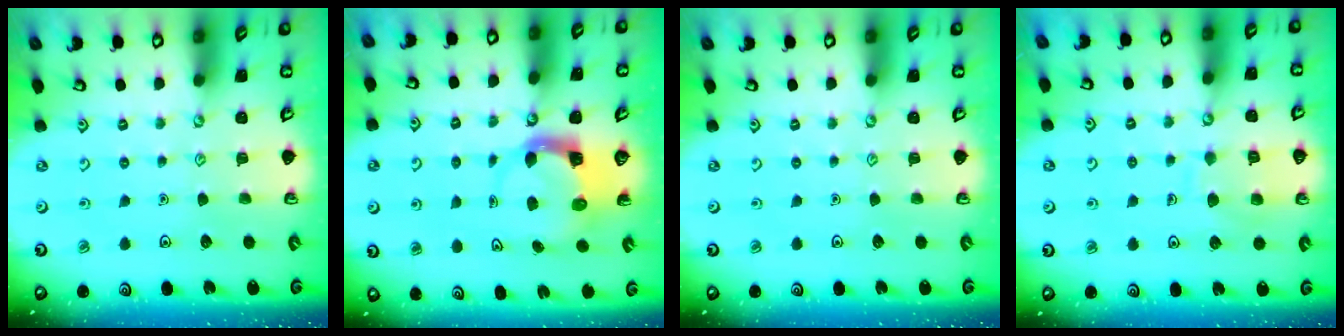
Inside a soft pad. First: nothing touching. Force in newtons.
{"total": 3.6, "press": 3.6, "slide": 0.5}
{"total": 0.0}
{"total": 8.9, "press": 8.9, "slide": 0.9}